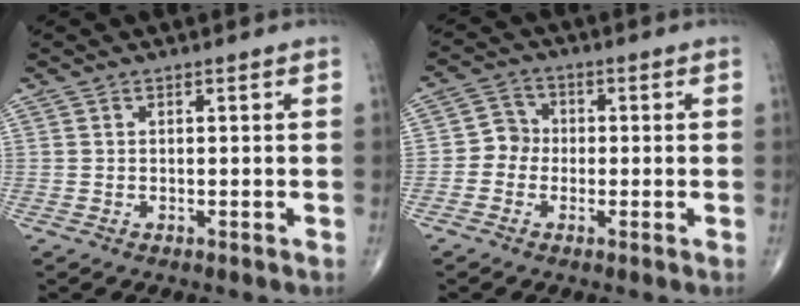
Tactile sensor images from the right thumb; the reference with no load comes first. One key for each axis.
{"total": 4.2, "fx": -1.0, "fy": 3.8, "fz": 1.4, "tx": 0.000, "ty": 0.014, "tz": -0.031}